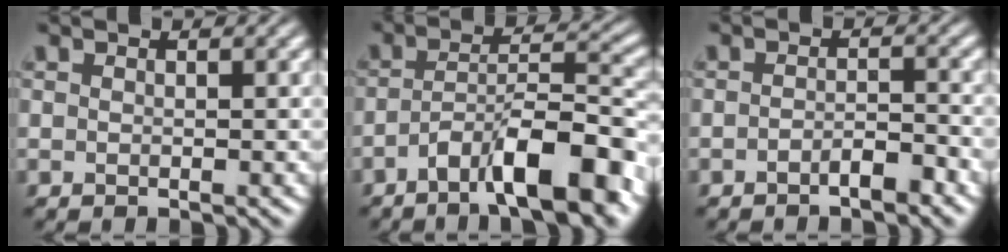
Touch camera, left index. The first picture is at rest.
{"total": 8.5, "force": [-4.8, 2.1, 6.7], "torque": [-0.107, 0.012, -0.081]}
{"total": 1.9, "force": [-1.3, 0.6, 1.3], "torque": [-0.021, 0.006, -0.024]}